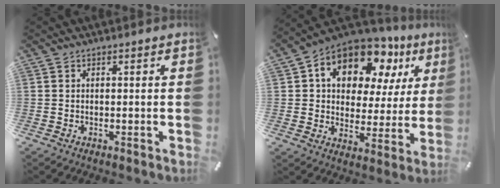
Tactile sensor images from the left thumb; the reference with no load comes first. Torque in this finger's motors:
{"motor_torque": [2.43, 2.57, 1.52, -1.25, 0.40]}